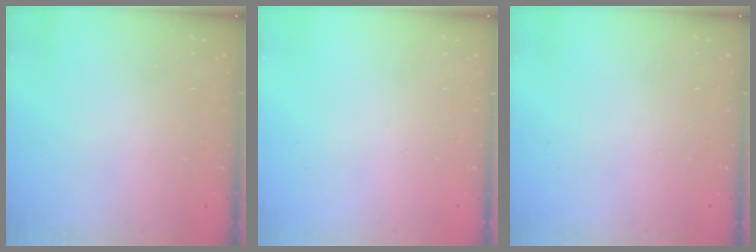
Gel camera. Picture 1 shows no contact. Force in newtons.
{"total": 0.0}
{"total": 0.0}